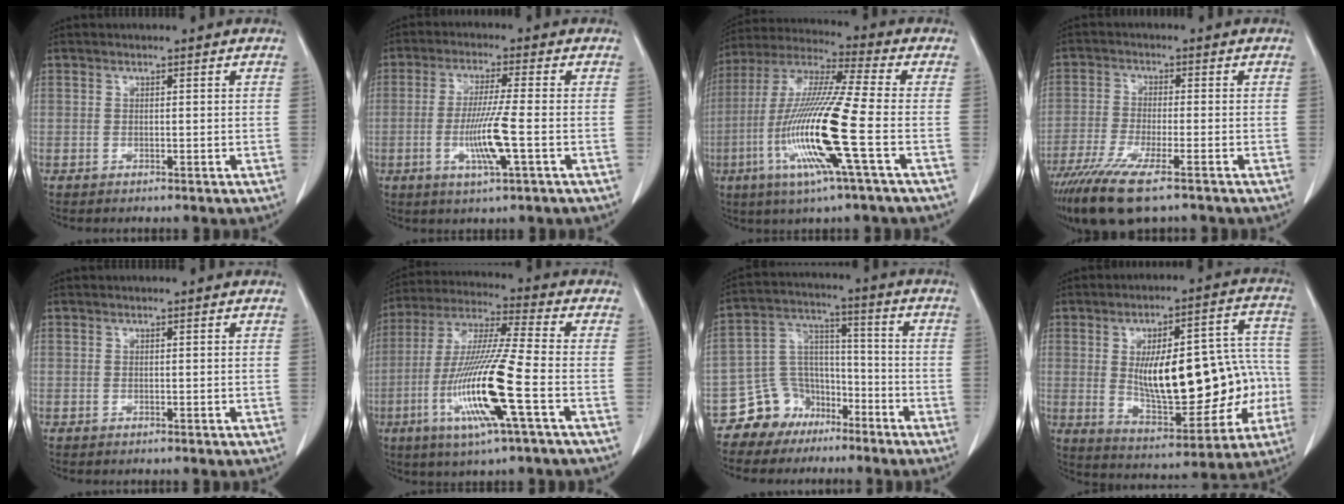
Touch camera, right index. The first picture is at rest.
{"total": 7.9, "force": [-1.9, -0.4, 7.7], "torque": [-0.147, -0.010, -0.034]}
{"total": 17.2, "force": [-4.7, -0.6, 16.5], "torque": [-0.335, -0.016, -0.100]}
{"total": 11.1, "force": [-7.7, 1.9, 7.8], "torque": [-0.141, -0.028, -0.130]}
{"total": 0.0}
{"total": 16.2, "force": [-5.0, -0.1, 15.4], "torque": [-0.315, -0.016, -0.098]}
{"total": 9.3, "force": [-6.4, 6.6, 0.8], "torque": [-0.016, 0.047, -0.113]}
{"total": 21.5, "force": [-1.5, 8.4, 19.7], "torque": [-0.281, 0.036, -0.003]}